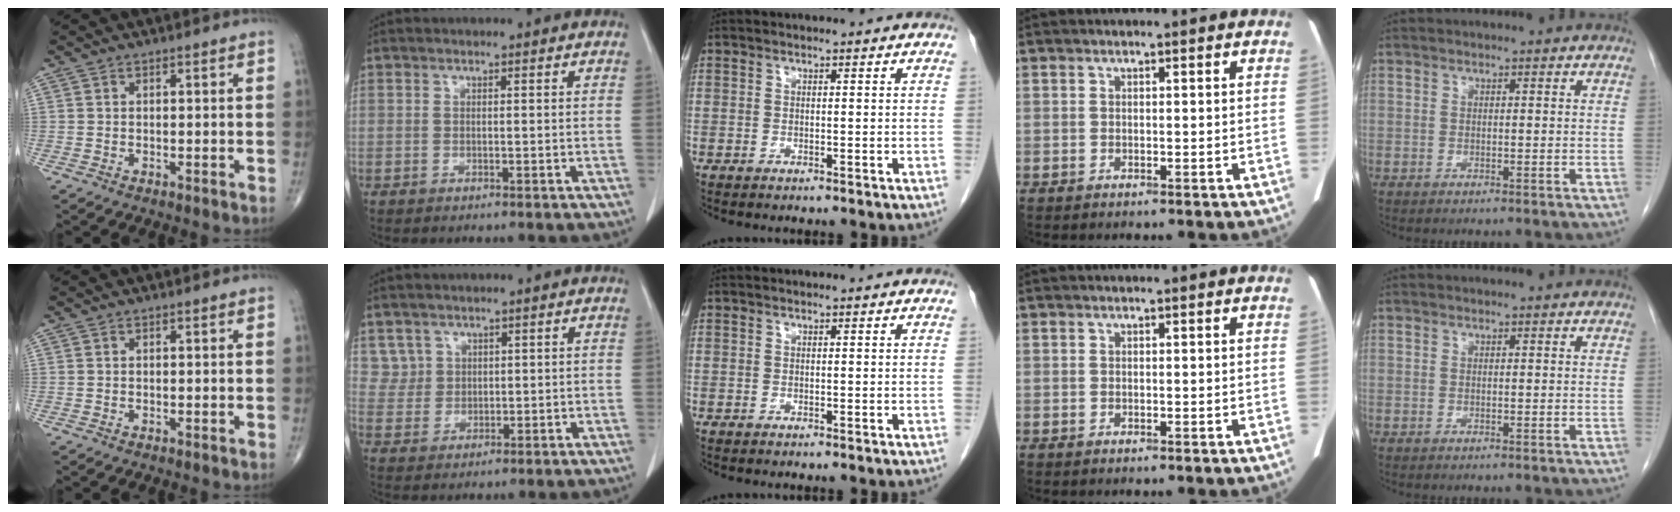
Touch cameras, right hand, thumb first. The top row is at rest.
{"index": {"total": 3.8, "force": [2.2, 3.1, -0.4], "torque": [0.023, 0.003, 0.042]}}